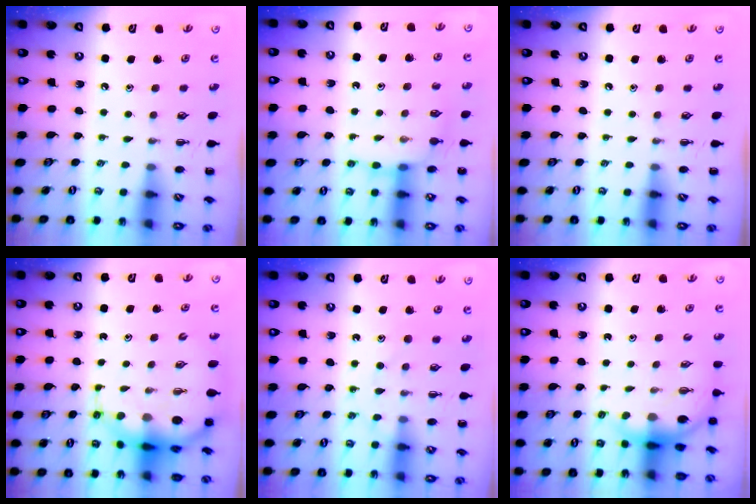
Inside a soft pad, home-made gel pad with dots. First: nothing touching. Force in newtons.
{"total": 8.3, "press": 8.3, "slide": 0.7}
{"total": 0.0}
{"total": 9.9, "press": 9.5, "slide": 2.8}
{"total": 10.3, "press": 10.3, "slide": 0.8}
{"total": 5.3, "press": 5.2, "slide": 0.8}